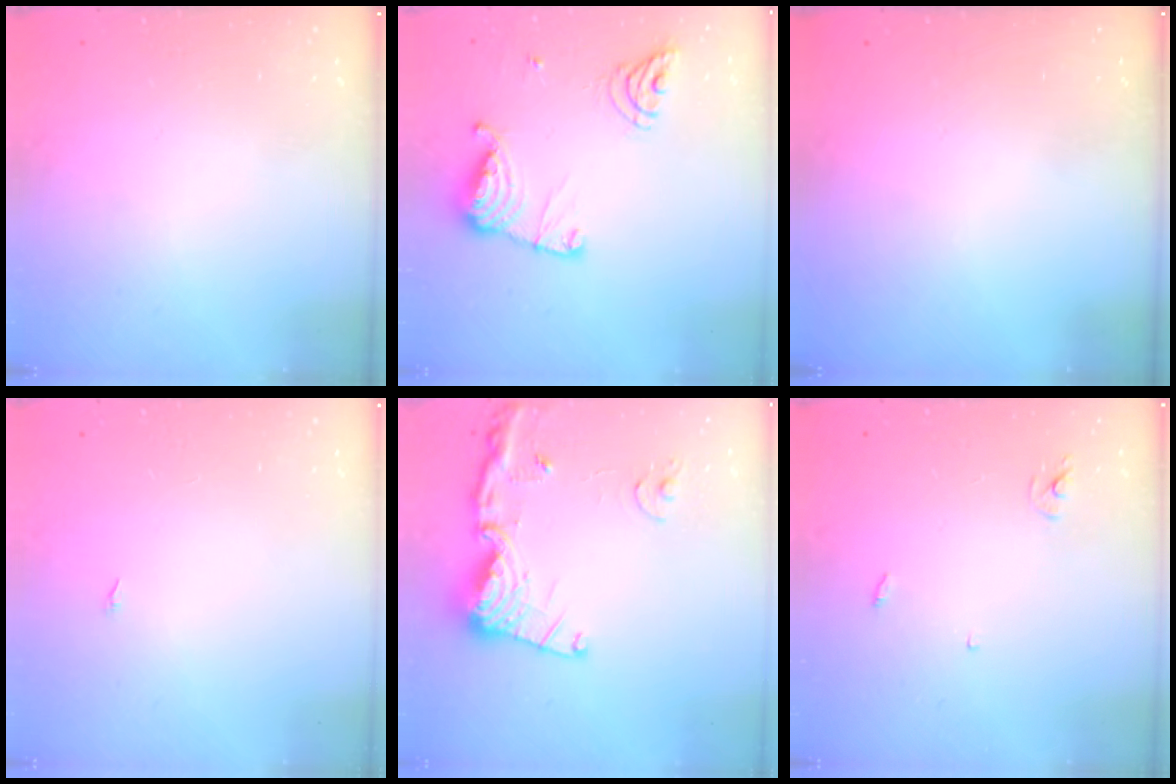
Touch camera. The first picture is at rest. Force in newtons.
{"total": 13.2, "press": 13.2, "slide": 1.2}
{"total": 0.0}
{"total": 4.0, "press": 1.3, "slide": 3.7}
{"total": 15.8, "press": 15.7, "slide": 1.8}
{"total": 2.4, "press": 2.4, "slide": 0.2}